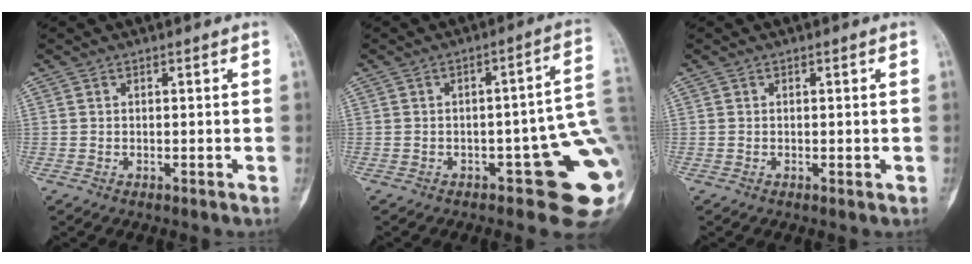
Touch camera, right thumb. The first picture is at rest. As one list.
[{"total": 13.4, "force": [-4.0, 4.8, 11.8], "torque": [-0.090, 0.035, -0.045]}, {"total": 0.6, "force": [-0.1, 0.3, 0.5], "torque": [-0.002, 0.000, -0.001]}]